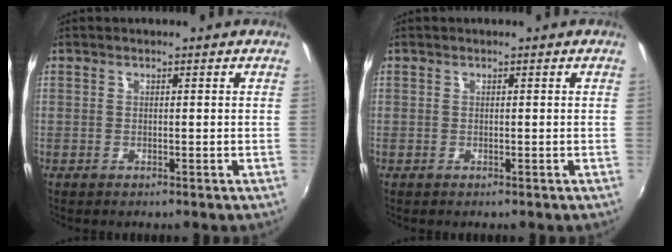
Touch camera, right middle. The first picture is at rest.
{"total": 0.0}